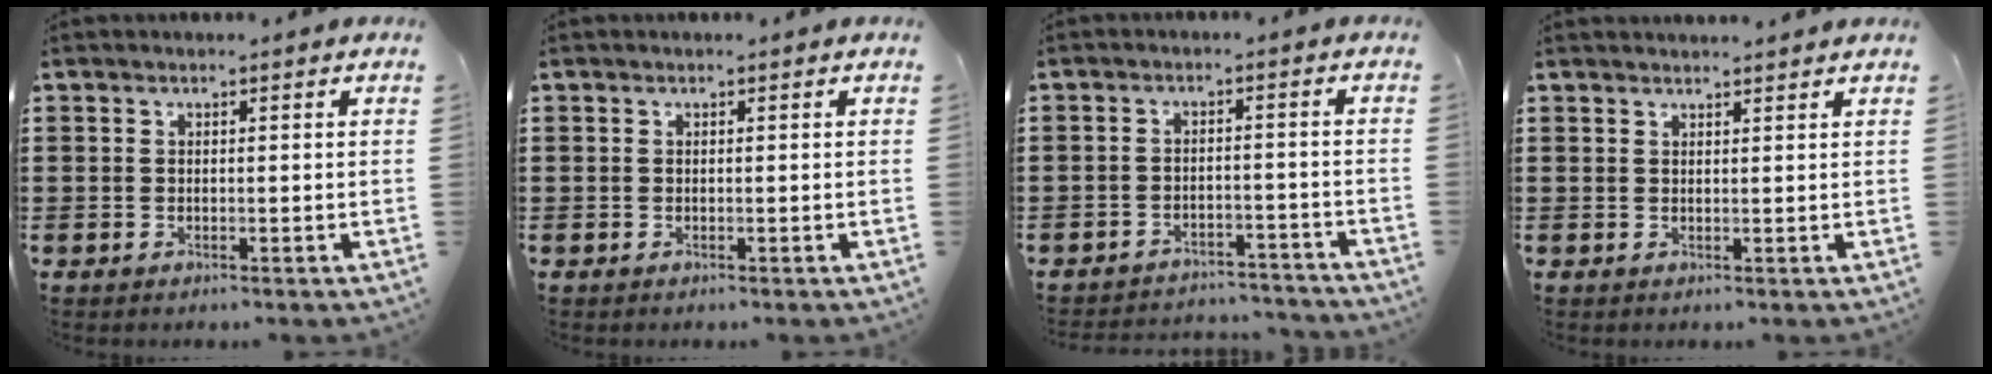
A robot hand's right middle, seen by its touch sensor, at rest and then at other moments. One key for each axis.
{"total": 0.0}
{"total": 3.3, "fx": -3.3, "fy": 0.2, "fz": -0.1, "tx": -0.006, "ty": -0.001, "tz": -0.070}
{"total": 1.5, "fx": 1.5, "fy": 0.0, "fz": 0.2, "tx": 0.000, "ty": -0.002, "tz": 0.026}